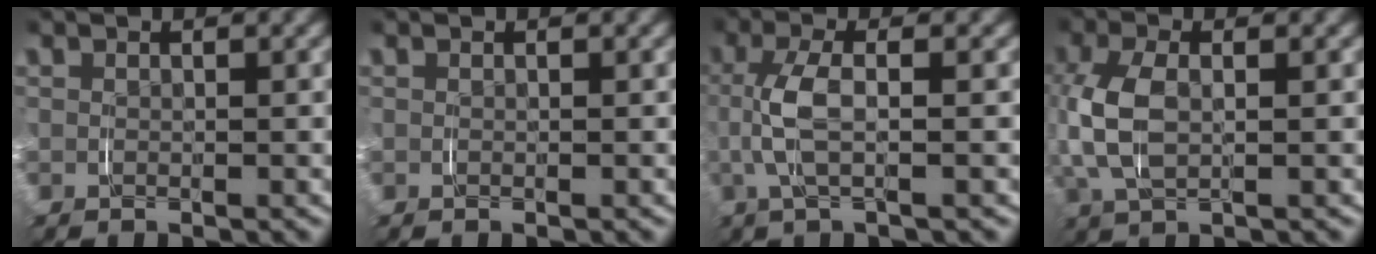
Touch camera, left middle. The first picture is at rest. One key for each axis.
{"total": 0.0}
{"total": 3.9, "fx": 0.2, "fy": 1.0, "fz": 3.8, "tx": -0.097, "ty": 0.002, "tz": 0.003}
{"total": 5.8, "fx": 0.3, "fy": 3.2, "fz": 4.8, "tx": -0.139, "ty": -0.005, "tz": 0.014}